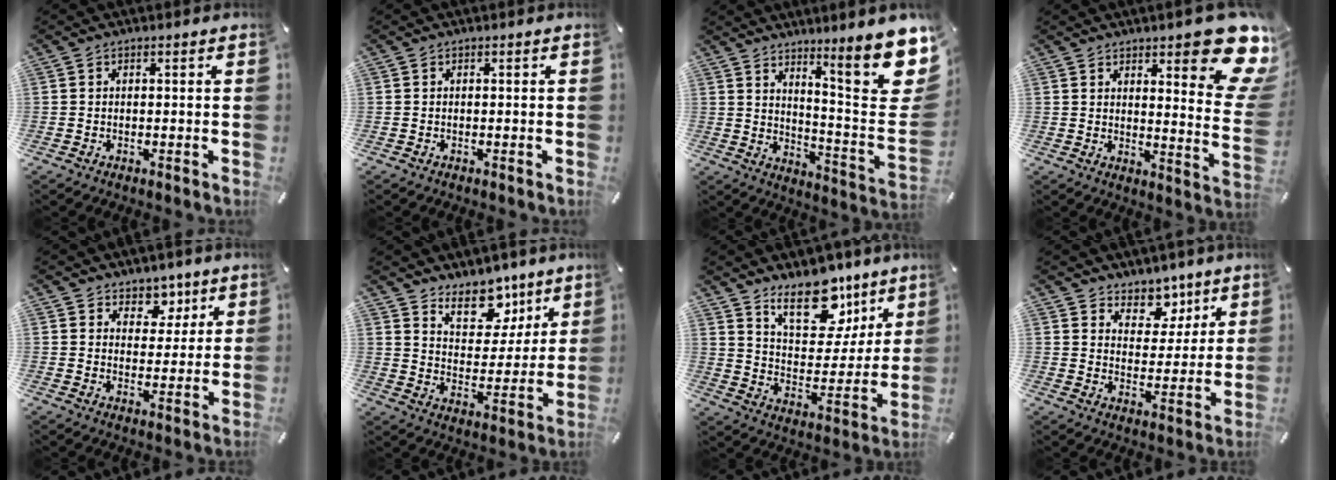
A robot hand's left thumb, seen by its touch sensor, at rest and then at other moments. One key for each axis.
{"total": 0.0}
{"total": 17.7, "fx": 10.9, "fy": 3.7, "fz": 13.5, "tx": -0.190, "ty": -0.091, "tz": 0.170}
{"total": 16.3, "fx": 10.1, "fy": 4.7, "fz": 11.9, "tx": -0.147, "ty": -0.080, "tz": 0.164}
{"total": 6.4, "fx": 3.9, "fy": 5.0, "fz": 0.6, "tx": 0.008, "ty": -0.036, "tz": 0.064}
{"total": 12.2, "fx": 9.4, "fy": 6.8, "fz": 3.8, "tx": -0.058, "ty": -0.078, "tz": 0.172}
{"total": 18.6, "fx": 12.8, "fy": 9.7, "fz": 9.5, "tx": -0.133, "ty": -0.087, "tz": 0.224}
{"total": 7.8, "fx": 5.5, "fy": 5.4, "fz": 0.4, "tx": 0.000, "ty": -0.058, "tz": 0.098}